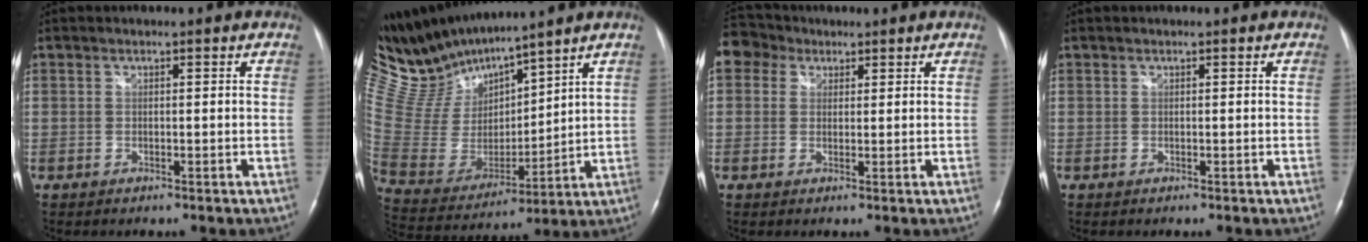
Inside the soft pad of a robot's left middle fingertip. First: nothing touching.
{"total": 14.8, "force": [14.0, 1.7, 4.6], "torque": [-0.117, 0.003, 0.296]}
{"total": 6.1, "force": [3.3, 4.8, 1.8], "torque": [-0.043, 0.035, 0.065]}
{"total": 0.0}